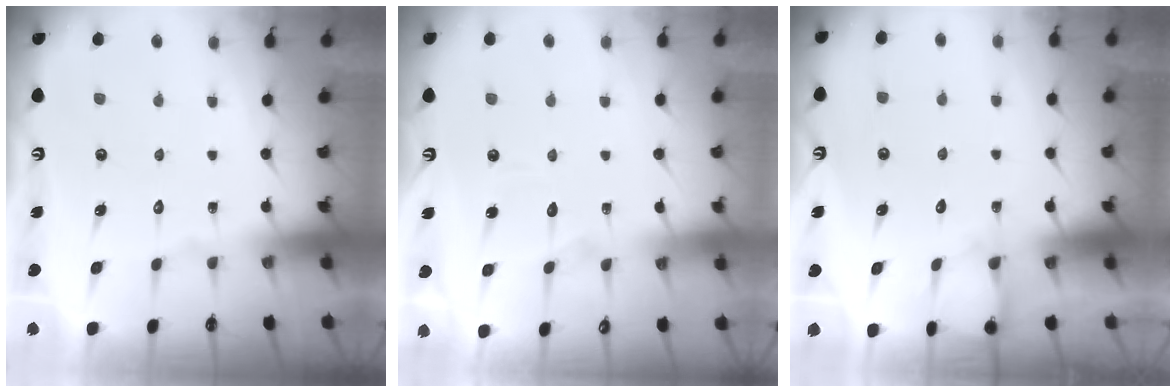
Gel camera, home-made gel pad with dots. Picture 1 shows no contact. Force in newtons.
{"total": 3.9, "press": 3.8, "slide": 0.2}
{"total": 5.7, "press": 5.7, "slide": 0.4}